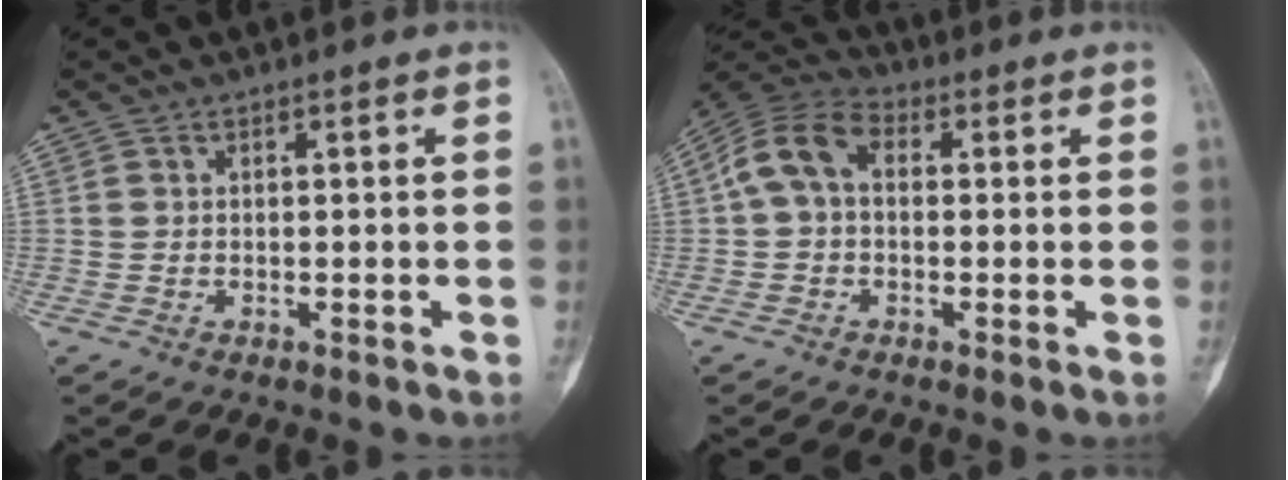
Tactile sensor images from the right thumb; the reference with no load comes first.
{"total": 8.7, "force": [0.7, 6.1, 6.2], "torque": [-0.113, 0.030, 0.002]}